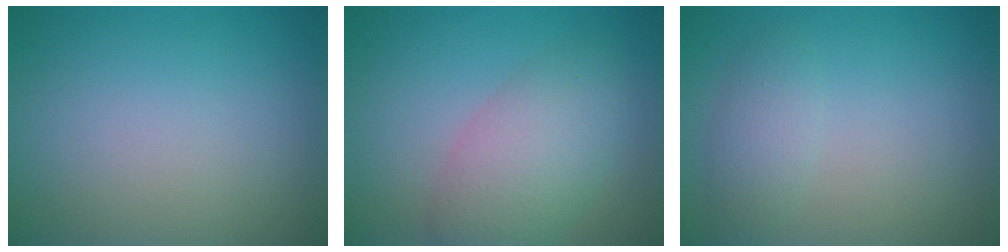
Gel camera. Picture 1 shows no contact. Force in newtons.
{"total": 5.2, "press": 5.2, "slide": 0.3}
{"total": 2.0, "press": 2.0, "slide": 0.1}